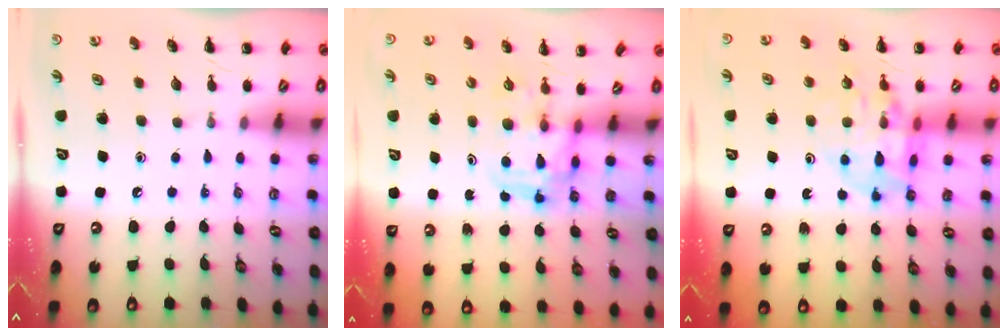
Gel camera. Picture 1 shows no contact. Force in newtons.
{"total": 3.5, "press": 3.4, "slide": 0.6}
{"total": 13.6, "press": 13.2, "slide": 3.1}